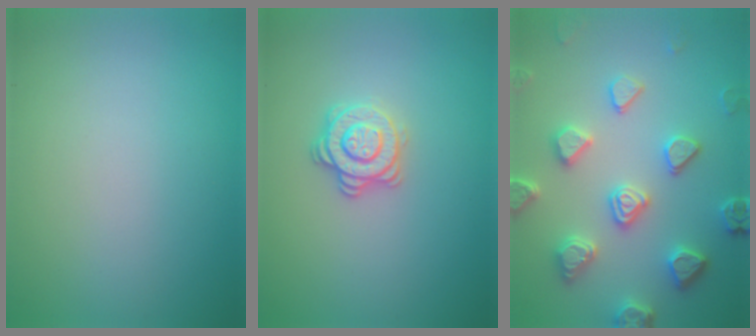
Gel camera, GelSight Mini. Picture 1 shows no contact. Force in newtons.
{"total": 2.8, "press": 2.6, "slide": 1.1}
{"total": 5.3, "press": 4.8, "slide": 2.2}